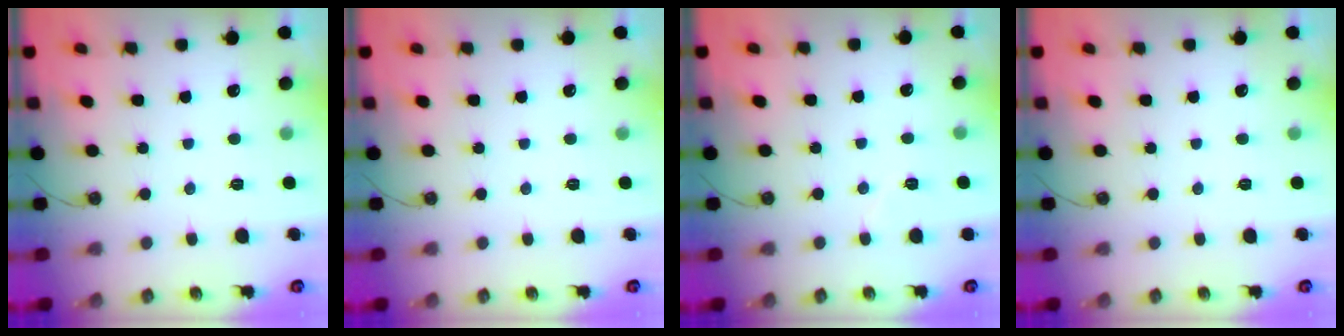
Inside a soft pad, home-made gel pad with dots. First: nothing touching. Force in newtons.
{"total": 0.0}
{"total": 4.9, "press": 4.5, "slide": 1.9}
{"total": 0.0}